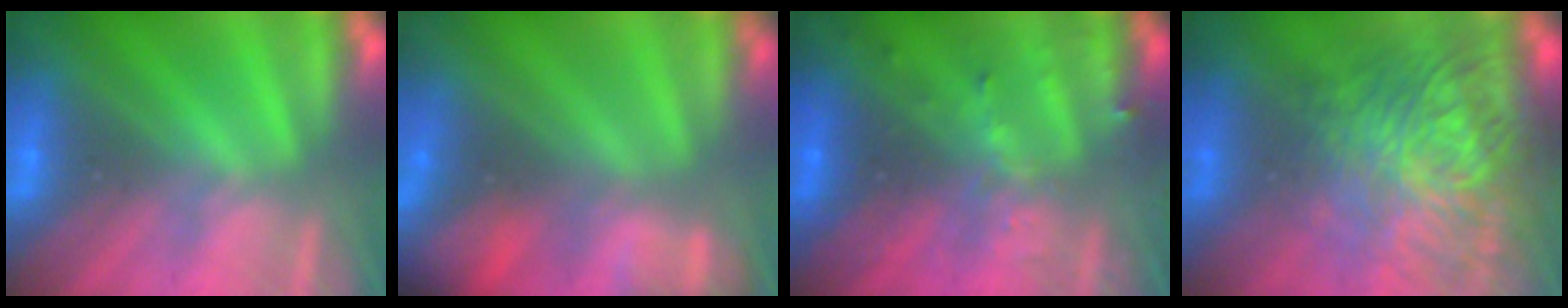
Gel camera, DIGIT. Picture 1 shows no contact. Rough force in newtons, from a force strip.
{"total": 5.9}
{"total": 3.6}
{"total": 7.7}